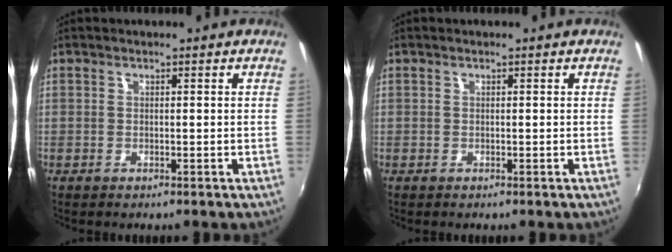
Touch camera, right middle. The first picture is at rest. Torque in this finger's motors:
{"motor_torque": [0.00, 0.00, 0.00, 0.00]}